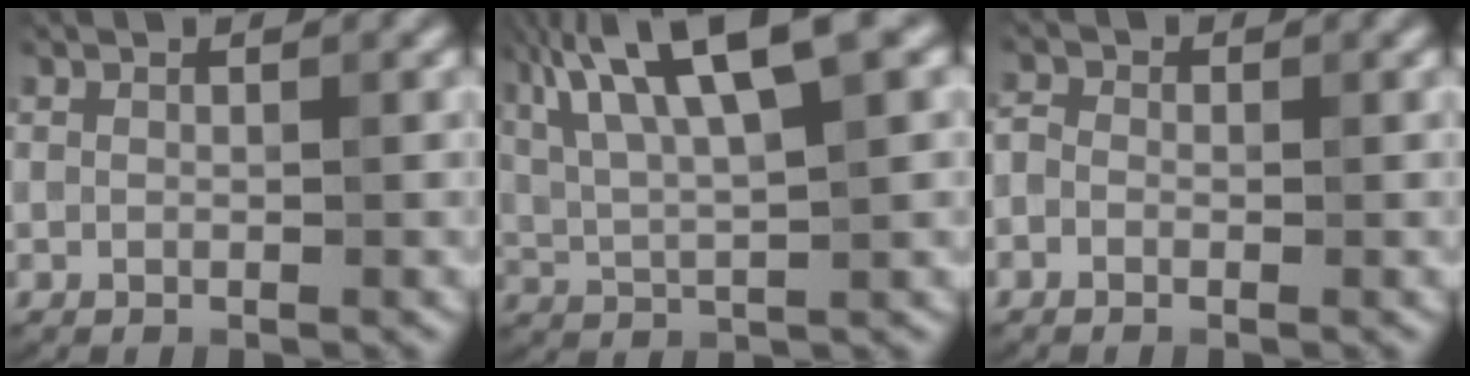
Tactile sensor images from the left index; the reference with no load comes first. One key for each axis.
{"total": 11.5, "fx": 5.4, "fy": 3.0, "fz": 9.6, "tx": -0.165, "ty": 0.023, "tz": 0.089}
{"total": 1.4, "fx": -0.5, "fy": 1.1, "fz": 0.7, "tx": -0.009, "ty": 0.002, "tz": -0.016}